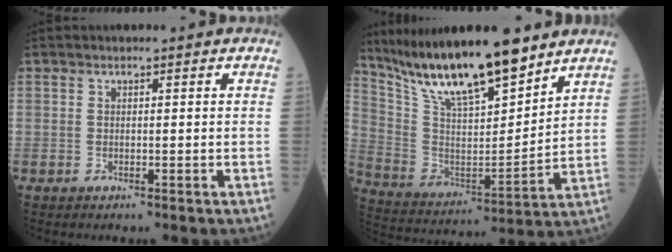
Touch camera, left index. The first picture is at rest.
{"total": 18.5, "force": [14.9, 3.0, 10.6], "torque": [-0.188, -0.002, 0.279]}